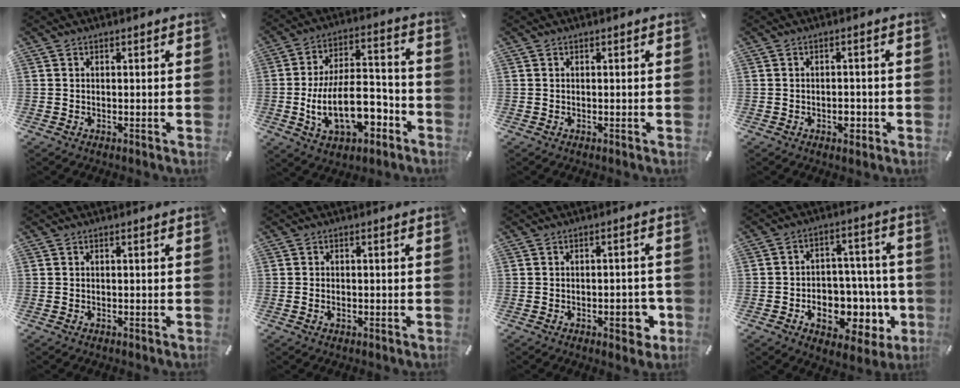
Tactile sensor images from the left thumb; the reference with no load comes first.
{"total": 18.2, "force": [-5.5, 10.0, 14.2], "torque": [-0.237, 0.023, -0.088]}
{"total": 0.0}
{"total": 3.1, "force": [-1.1, 1.8, 2.3], "torque": [-0.039, 0.005, -0.018]}
{"total": 0.0}
{"total": 1.0, "force": [-0.3, 0.6, 0.7], "torque": [-0.014, 0.003, -0.006]}
{"total": 5.7, "force": [-2.0, 2.5, 4.8], "torque": [-0.056, 0.004, -0.030]}
{"total": 12.0, "force": [-4.0, 8.5, 7.5], "torque": [-0.088, 0.020, -0.056]}